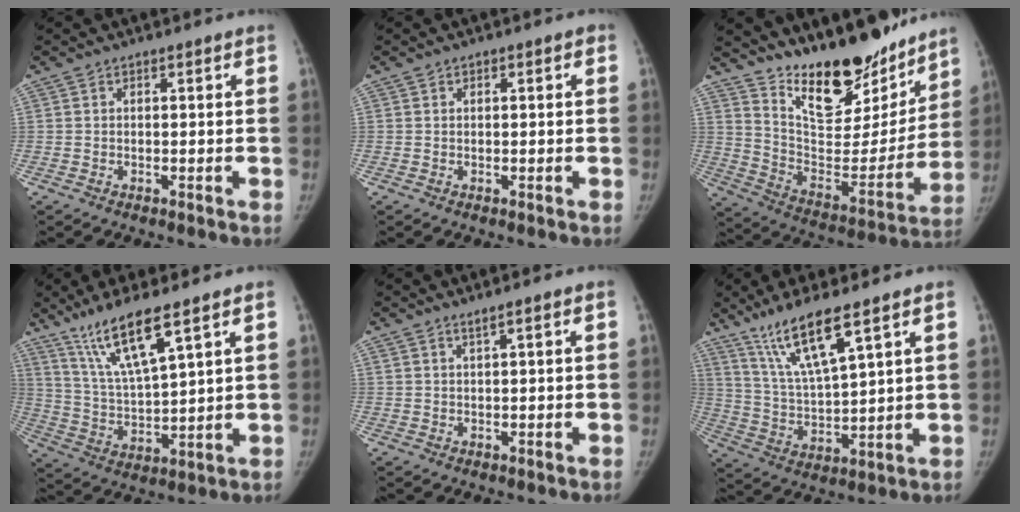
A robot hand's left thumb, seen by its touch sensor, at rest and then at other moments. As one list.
[{"total": 0.7, "force": [0.2, 0.7, 0.1], "torque": [0.009, 0.002, -0.002]}, {"total": 23.4, "force": [18.6, 8.6, 11.1], "torque": [-0.122, -0.124, 0.302]}, {"total": 13.6, "force": [8.8, 2.4, 10.0], "torque": [-0.193, -0.043, 0.188]}, {"total": 0.9, "force": [0.7, -0.2, 0.4], "torque": [-0.008, -0.005, 0.016]}, {"total": 11.8, "force": [7.9, 1.6, 8.6], "torque": [-0.171, -0.042, 0.168]}]